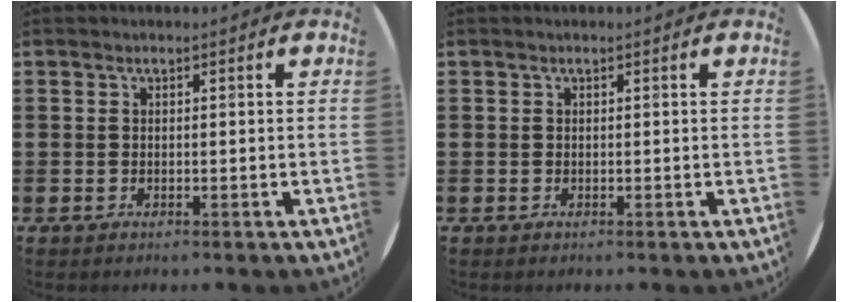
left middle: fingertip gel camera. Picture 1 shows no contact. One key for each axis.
{"total": 0.0}